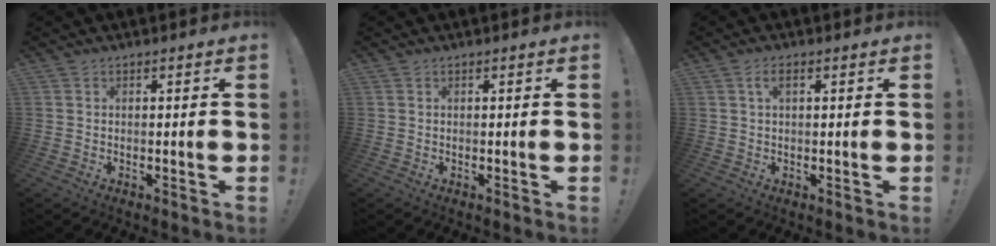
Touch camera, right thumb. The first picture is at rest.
{"total": 0.0}
{"total": 2.6, "force": [0.7, 1.1, 2.2], "torque": [-0.036, 0.004, 0.010]}